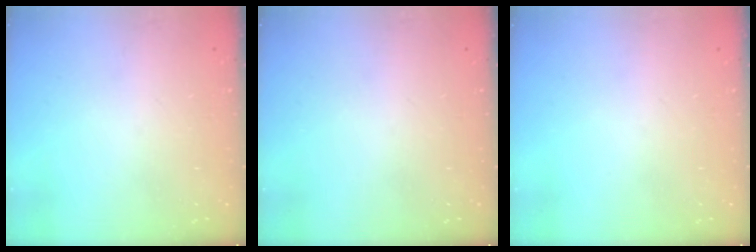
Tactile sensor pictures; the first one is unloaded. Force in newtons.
{"total": 0.0}
{"total": 0.0}